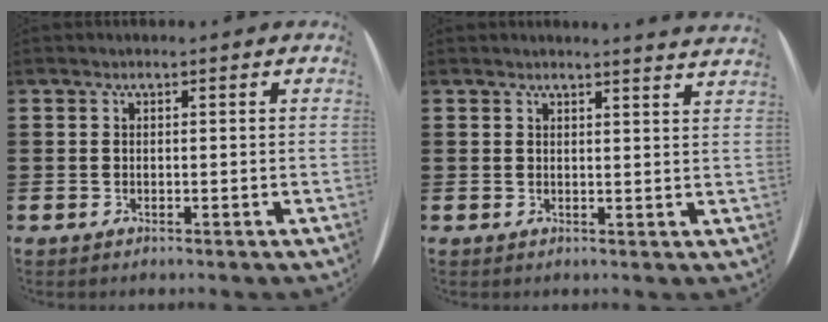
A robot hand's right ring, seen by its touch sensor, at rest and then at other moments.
{"total": 1.8, "force": [1.8, -0.5, 0.1], "torque": [-0.002, -0.010, 0.033]}